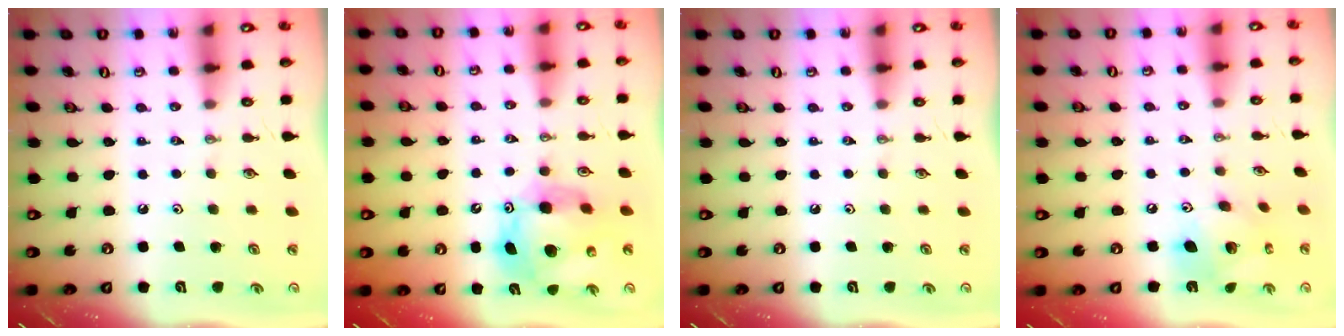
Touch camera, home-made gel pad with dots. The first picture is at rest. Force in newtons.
{"total": 14.7, "press": 14.6, "slide": 1.6}
{"total": 0.0}
{"total": 13.4, "press": 13.3, "slide": 1.2}